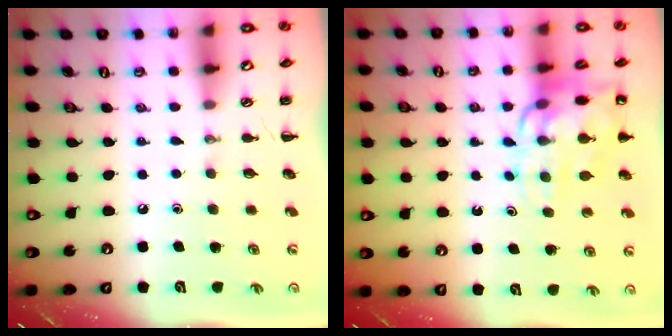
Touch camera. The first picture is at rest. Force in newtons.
{"total": 13.3, "press": 13.0, "slide": 2.8}